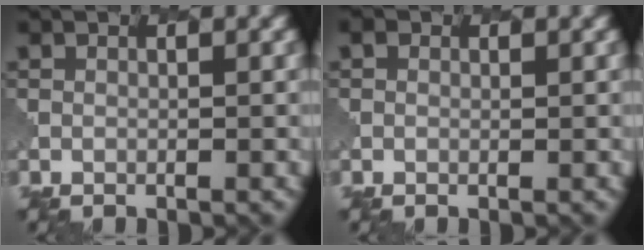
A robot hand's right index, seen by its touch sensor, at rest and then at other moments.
{"total": 0.5, "force": [0.1, 0.4, 0.3], "torque": [-0.010, 0.001, 0.002]}